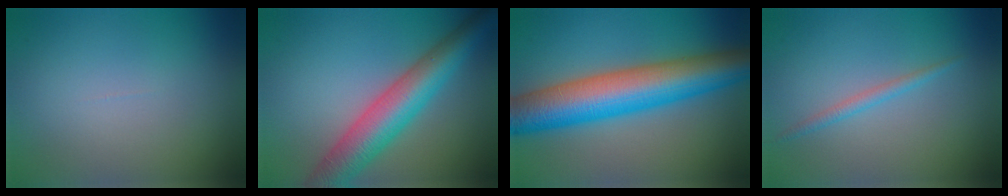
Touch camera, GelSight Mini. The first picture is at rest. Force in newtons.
{"total": 7.5, "press": 7.5, "slide": 0.1}
{"total": 10.6, "press": 10.6, "slide": 0.1}
{"total": 0.9, "press": 0.9, "slide": 0.1}